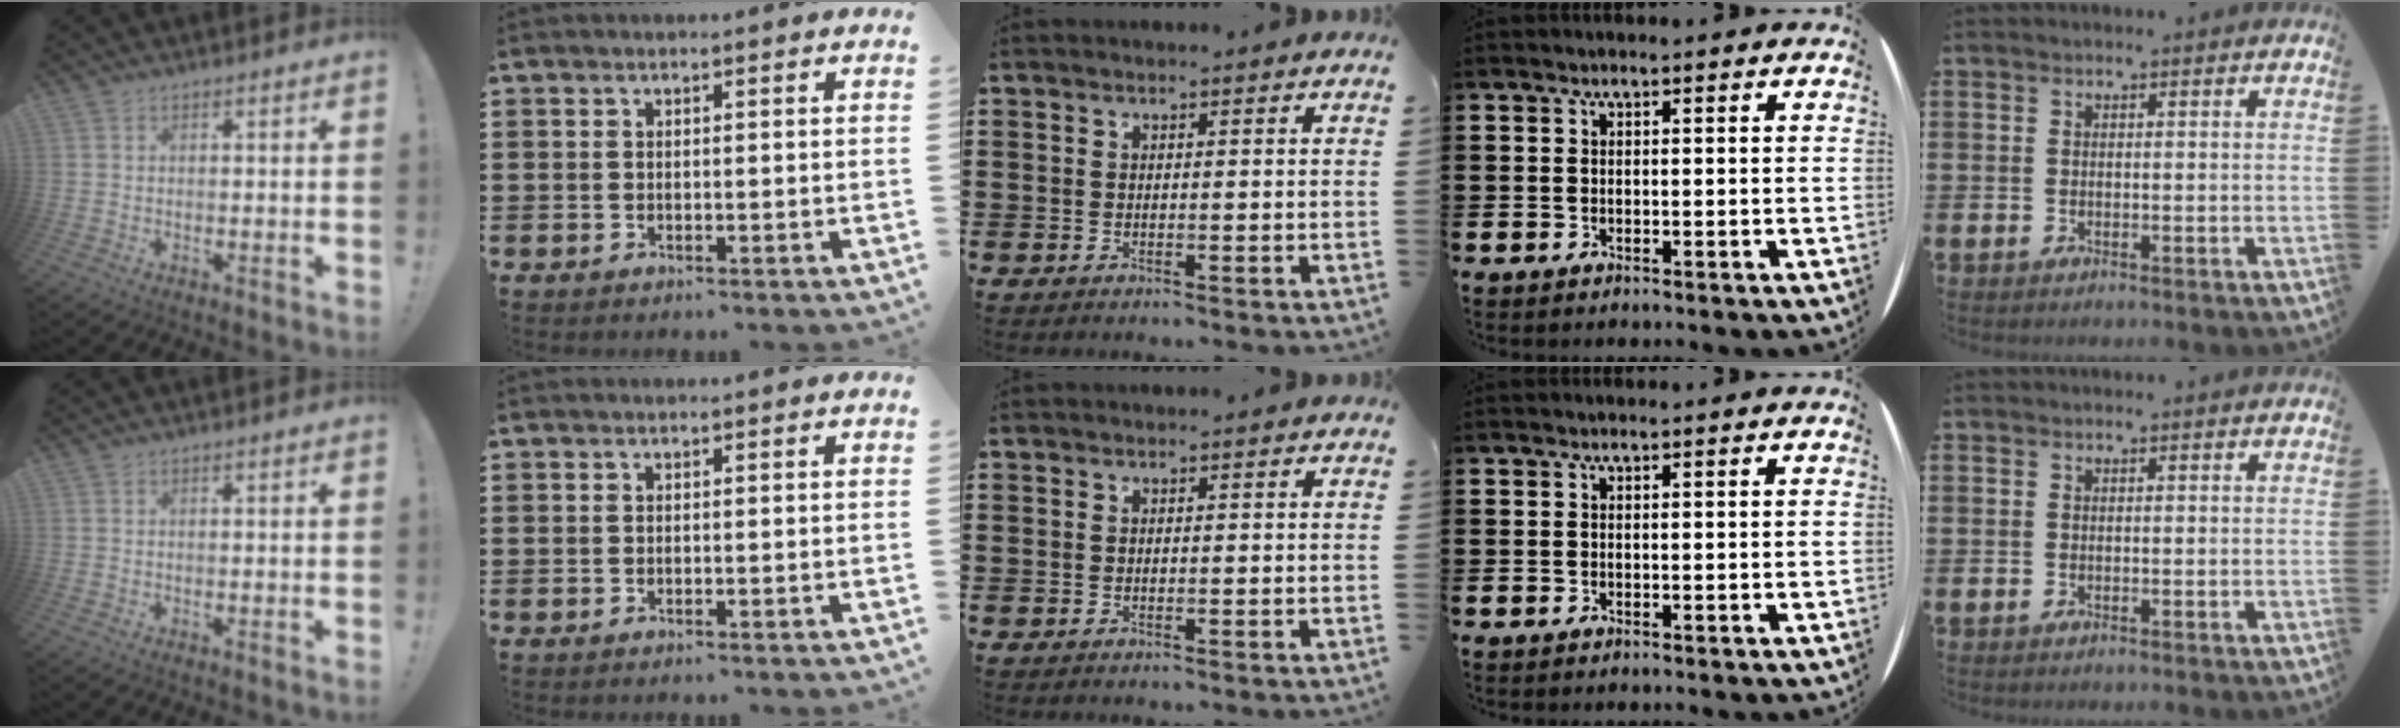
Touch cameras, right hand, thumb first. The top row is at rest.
{}